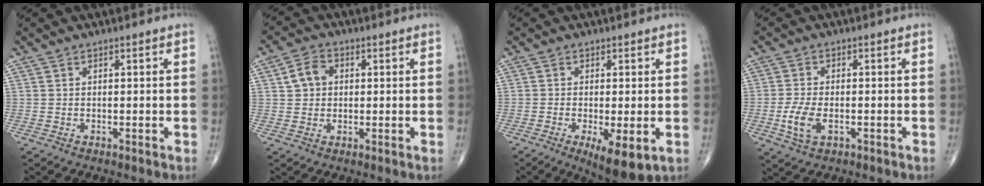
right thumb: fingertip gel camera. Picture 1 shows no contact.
{"total": 4.8, "force": [0.9, 3.8, 2.7], "torque": [-0.037, 0.007, 0.012]}
{"total": 8.1, "force": [-2.5, 2.5, 7.2], "torque": [-0.114, -0.020, -0.035]}
{"total": 5.6, "force": [-1.6, 3.0, 4.5], "torque": [-0.101, -0.001, -0.028]}